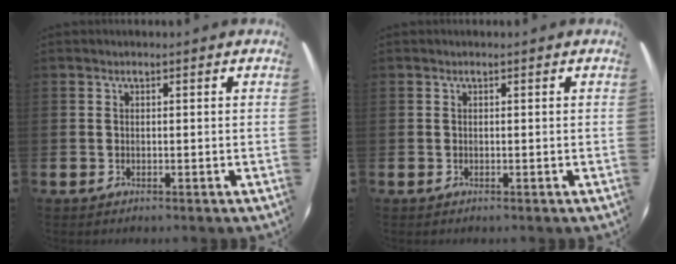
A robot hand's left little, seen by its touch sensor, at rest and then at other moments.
{"total": 0.0}